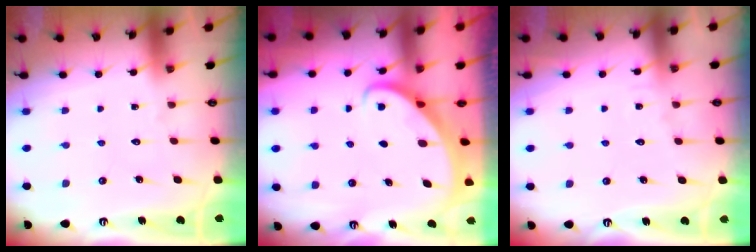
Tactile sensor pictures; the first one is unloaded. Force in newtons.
{"total": 2.7, "press": 2.7, "slide": 0.2}
{"total": 4.0, "press": 4.0, "slide": 0.4}